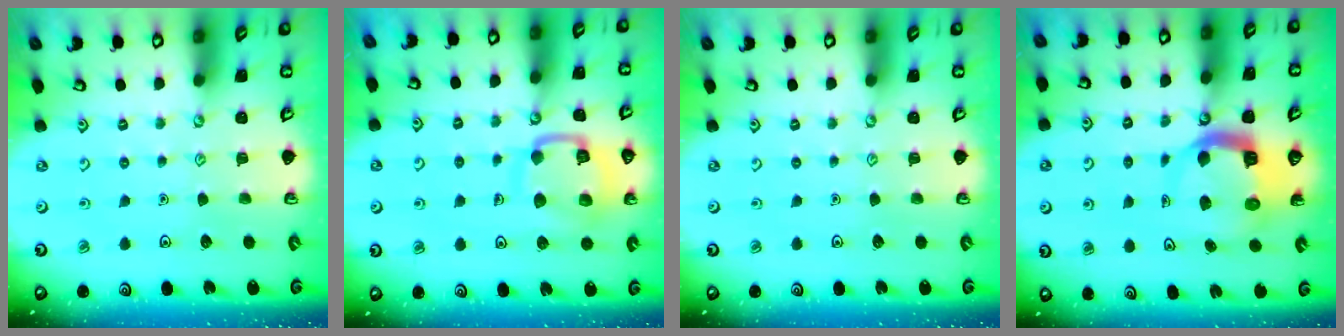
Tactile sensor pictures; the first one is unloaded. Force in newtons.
{"total": 14.0, "press": 13.9, "slide": 1.3}
{"total": 0.0}
{"total": 8.0, "press": 7.9, "slide": 1.1}